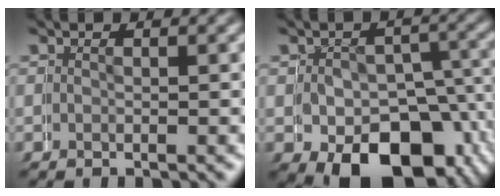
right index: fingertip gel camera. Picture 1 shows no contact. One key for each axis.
{"total": 8.1, "fx": -2.8, "fy": 5.9, "fz": 4.9, "tx": -0.075, "ty": -0.042, "tz": -0.022}